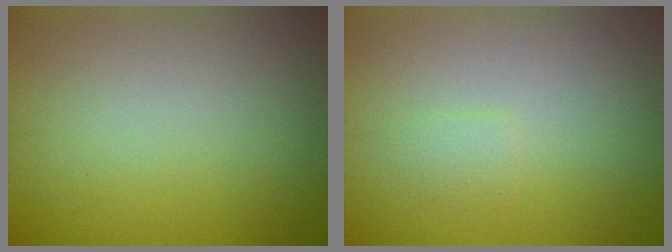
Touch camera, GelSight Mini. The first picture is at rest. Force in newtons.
{"total": 0.9, "press": 0.9, "slide": 0.1}